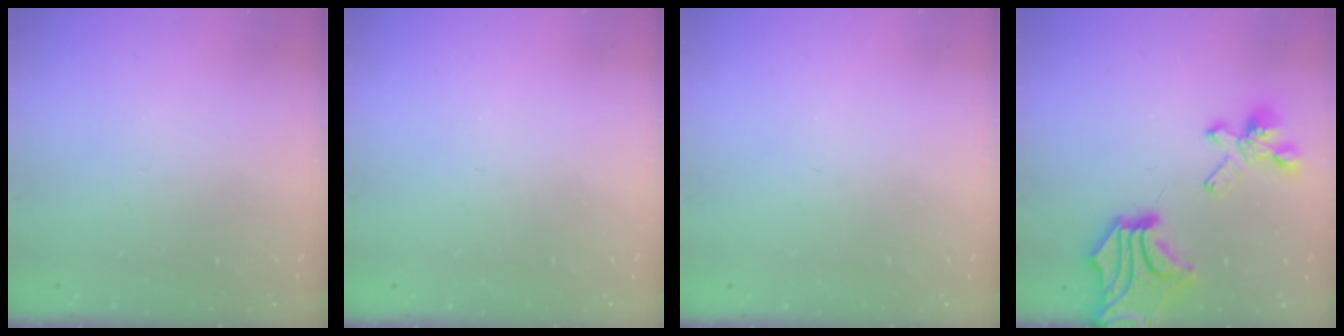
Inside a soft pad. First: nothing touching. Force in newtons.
{"total": 0.0}
{"total": 0.0}
{"total": 12.3, "press": 11.8, "slide": 3.3}